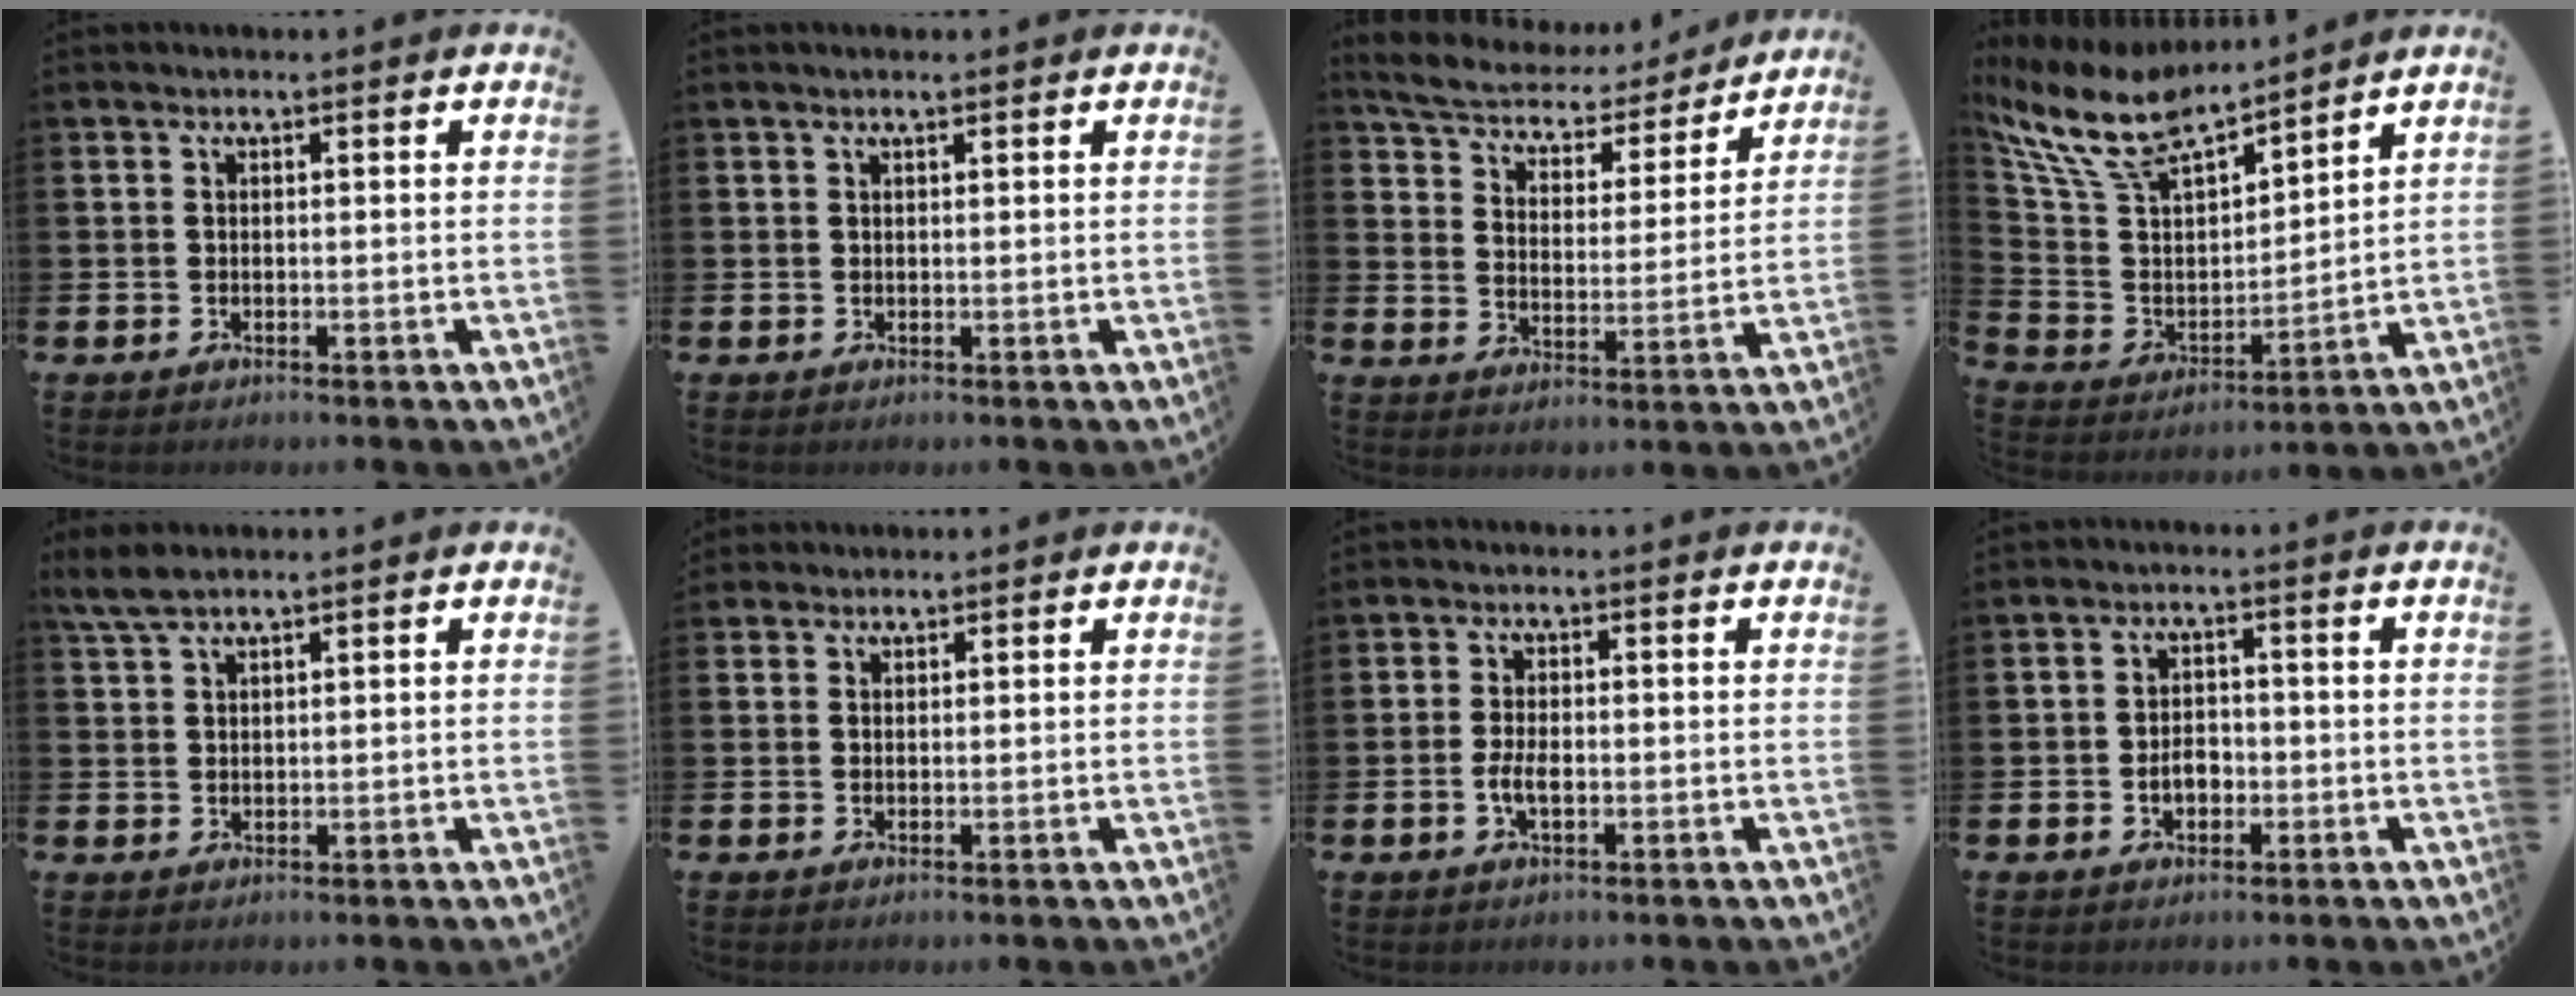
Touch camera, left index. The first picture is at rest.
{"total": 0.8, "force": [0.7, 0.1, 0.5], "torque": [-0.007, 0.001, 0.012]}
{"total": 5.9, "force": [5.6, 1.6, 1.2], "torque": [-0.057, -0.040, 0.093]}
{"total": 10.4, "force": [9.0, 3.1, 4.1], "torque": [-0.129, -0.053, 0.160]}
{"total": 3.3, "force": [2.7, 0.9, 1.8], "torque": [-0.039, -0.001, 0.049]}
{"total": 1.5, "force": [1.4, 0.6, -0.1], "torque": [0.008, 0.001, 0.025]}
{"total": 2.7, "force": [-0.6, 1.2, 2.3], "torque": [-0.042, 0.002, -0.011]}
{"total": 3.0, "force": [-0.8, 2.1, 2.0], "torque": [-0.021, -0.005, -0.021]}